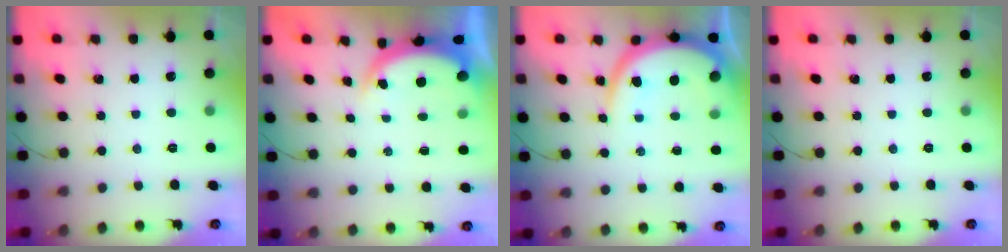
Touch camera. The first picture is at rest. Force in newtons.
{"total": 4.7, "press": 4.6, "slide": 0.9}
{"total": 12.0, "press": 12.0, "slide": 1.2}
{"total": 0.0}